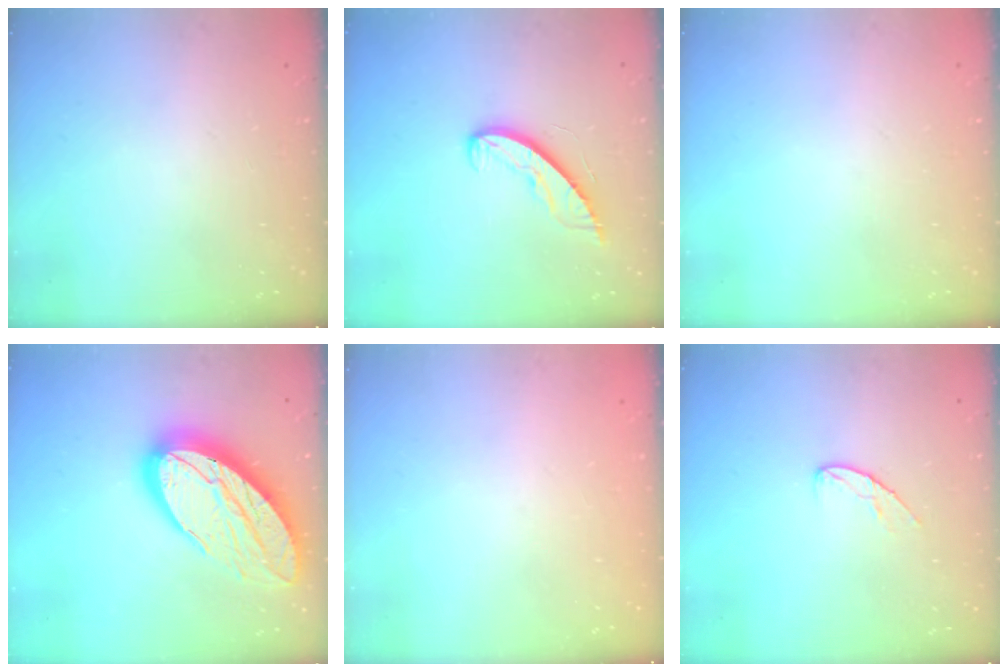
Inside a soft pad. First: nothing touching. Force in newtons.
{"total": 8.2, "press": 8.1, "slide": 0.7}
{"total": 0.0}
{"total": 26.8, "press": 26.7, "slide": 2.4}
{"total": 0.0}
{"total": 6.7, "press": 6.7, "slide": 0.6}